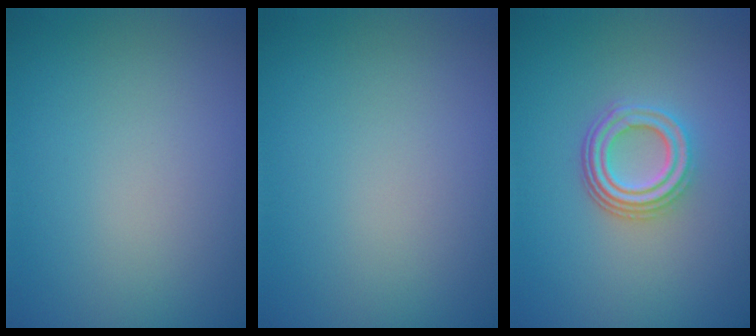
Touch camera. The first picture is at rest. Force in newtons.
{"total": 0.0}
{"total": 4.0, "press": 3.1, "slide": 2.5}